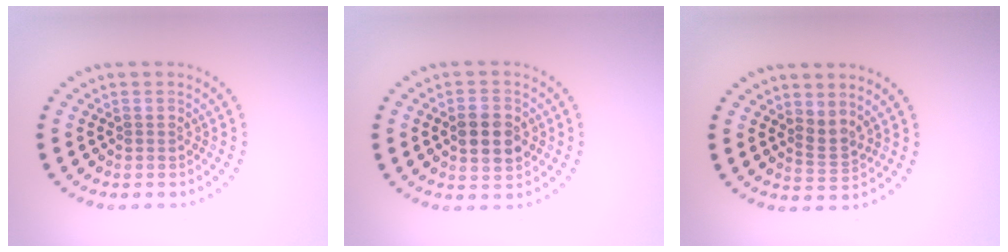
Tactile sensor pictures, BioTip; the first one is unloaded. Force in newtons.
{"total": 3.8, "press": 3.8, "slide": 0.1}
{"total": 1.8, "press": 1.3, "slide": 1.3}